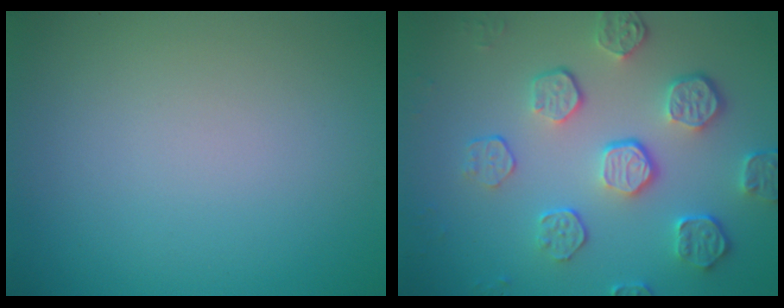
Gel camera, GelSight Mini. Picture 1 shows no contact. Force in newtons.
{"total": 5.7, "press": 4.1, "slide": 3.9}